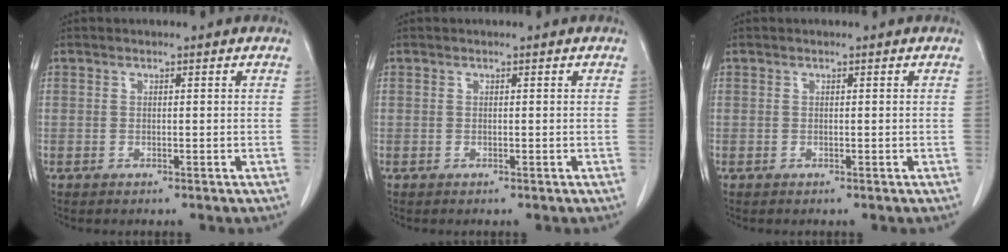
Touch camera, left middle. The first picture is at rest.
{"total": 0.0}
{"total": 0.0}